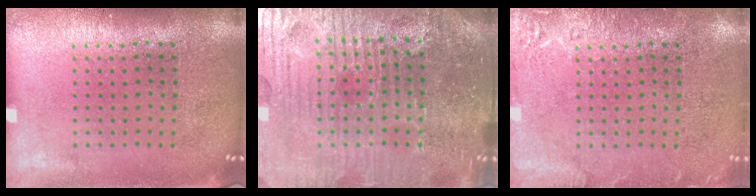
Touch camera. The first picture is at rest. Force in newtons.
{"total": 5.6, "press": 5.2, "slide": 1.9}
{"total": 2.4, "press": 2.4, "slide": 0.4}